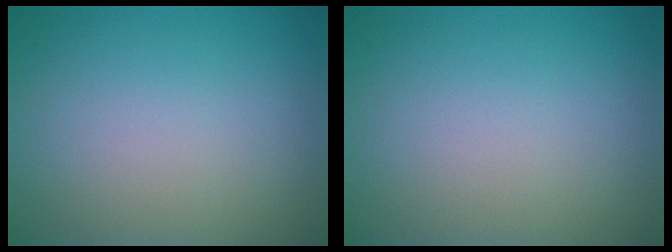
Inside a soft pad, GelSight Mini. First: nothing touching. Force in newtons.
{"total": 0.0}